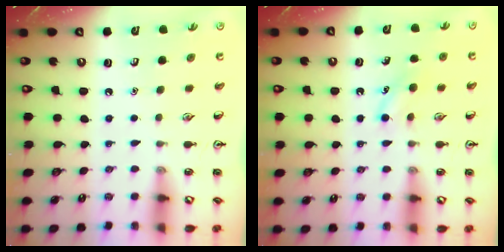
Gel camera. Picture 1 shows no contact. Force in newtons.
{"total": 4.7, "press": 4.5, "slide": 1.4}